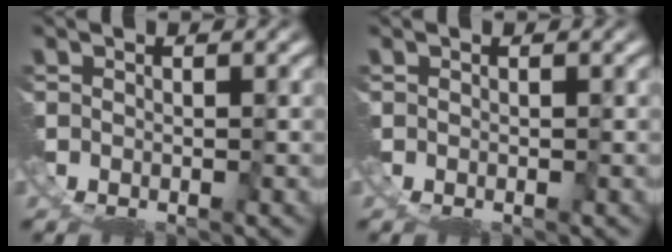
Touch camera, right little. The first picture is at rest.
{"total": 0.0}